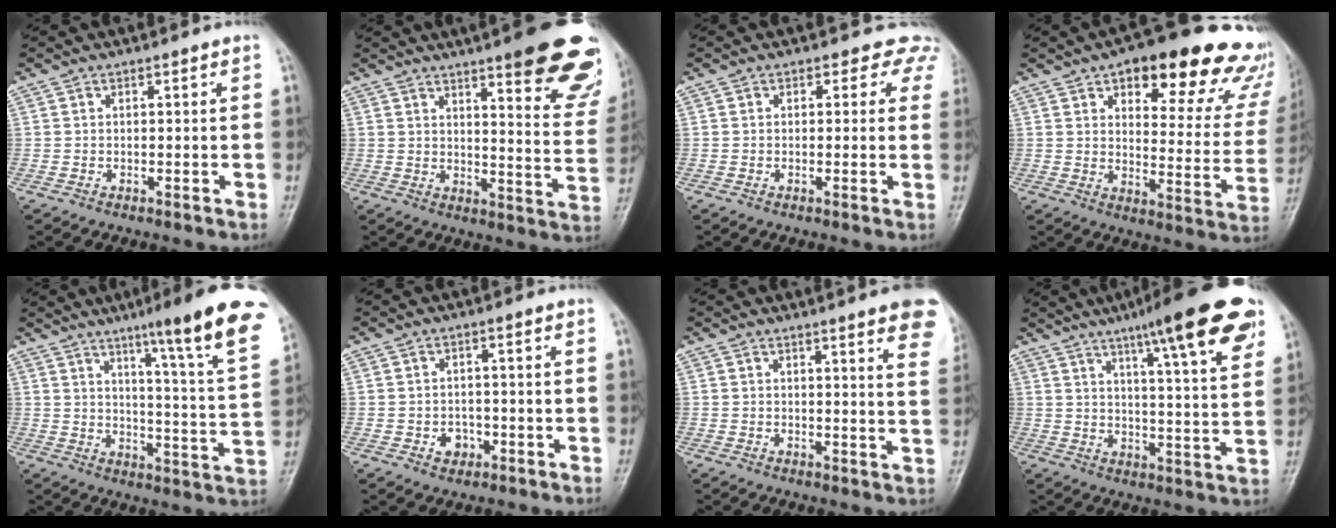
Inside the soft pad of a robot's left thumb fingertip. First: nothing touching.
{"total": 22.1, "force": [14.1, 5.0, 16.3], "torque": [-0.172, -0.068, 0.171]}
{"total": 4.6, "force": [3.3, 3.1, 0.7], "torque": [0.034, -0.009, 0.010]}
{"total": 25.5, "force": [17.3, 9.8, 16.0], "torque": [-0.151, -0.064, 0.207]}
{"total": 20.4, "force": [12.4, 1.3, 16.1], "torque": [-0.200, -0.055, 0.164]}
{"total": 3.3, "force": [-1.2, 2.7, 1.4], "torque": [-0.005, 0.007, -0.015]}
{"total": 12.9, "force": [8.5, 2.1, 9.4], "torque": [-0.093, -0.028, 0.081]}
{"total": 20.0, "force": [12.0, 3.1, 15.6], "torque": [-0.201, -0.035, 0.164]}